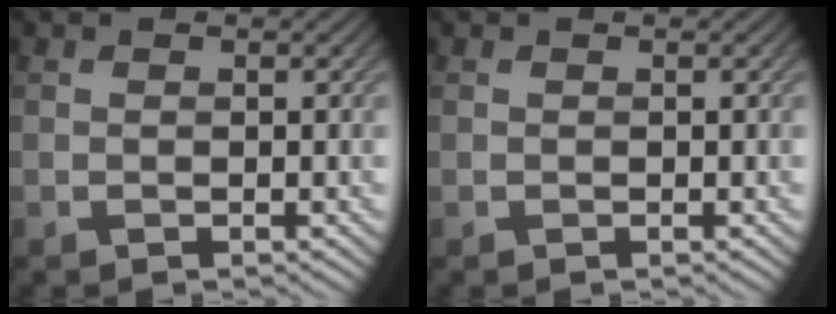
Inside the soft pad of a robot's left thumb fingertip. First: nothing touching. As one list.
[{"total": 0.0}]